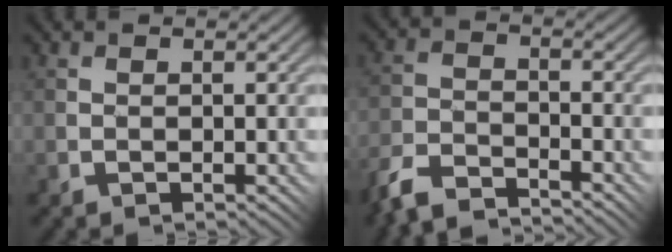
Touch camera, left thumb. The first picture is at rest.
{"total": 6.5, "force": [-6.0, 1.5, 2.2], "torque": [-0.051, -0.003, -0.132]}